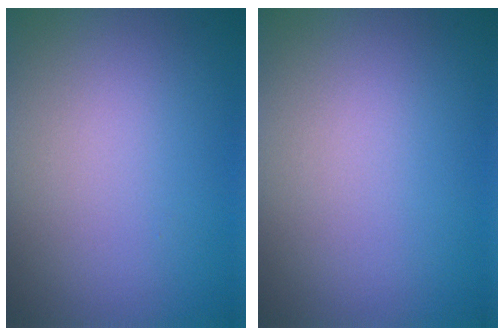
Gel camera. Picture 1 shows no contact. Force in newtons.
{"total": 0.0}